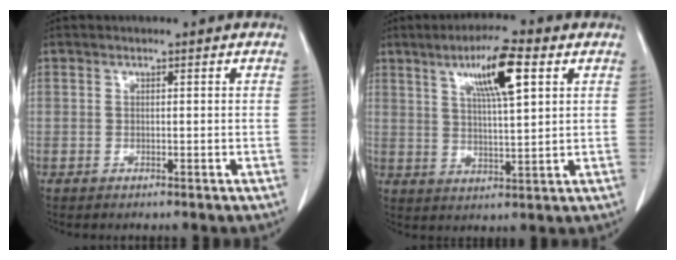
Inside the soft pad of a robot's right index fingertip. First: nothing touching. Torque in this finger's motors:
{"motor_torque": [0.62, 0.57, 0.44, 0.08]}